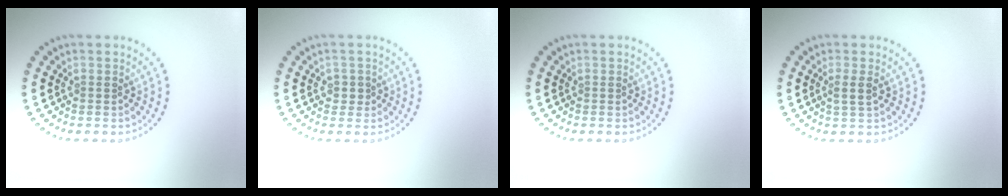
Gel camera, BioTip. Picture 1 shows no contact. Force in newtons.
{"total": 1.1, "press": 0.9, "slide": 0.6}
{"total": 0.0}
{"total": 1.3, "press": 1.1, "slide": 0.6}